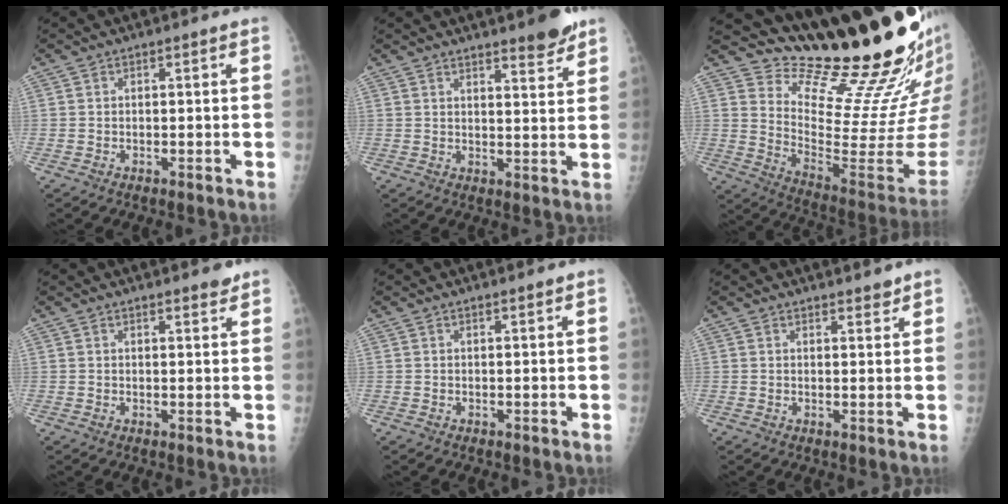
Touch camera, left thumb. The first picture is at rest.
{"total": 5.8, "force": [4.6, 1.0, 3.4], "torque": [-0.032, -0.034, 0.062]}
{"total": 26.0, "force": [22.5, 4.8, 12.2], "torque": [-0.146, -0.187, 0.325]}
{"total": 2.5, "force": [2.2, 0.6, 1.1], "torque": [-0.004, -0.012, 0.028]}
{"total": 0.7, "force": [0.6, 0.1, 0.3], "torque": [-0.005, -0.004, 0.011]}
{"total": 2.6, "force": [2.4, 0.8, 0.7], "torque": [0.006, -0.014, 0.032]}